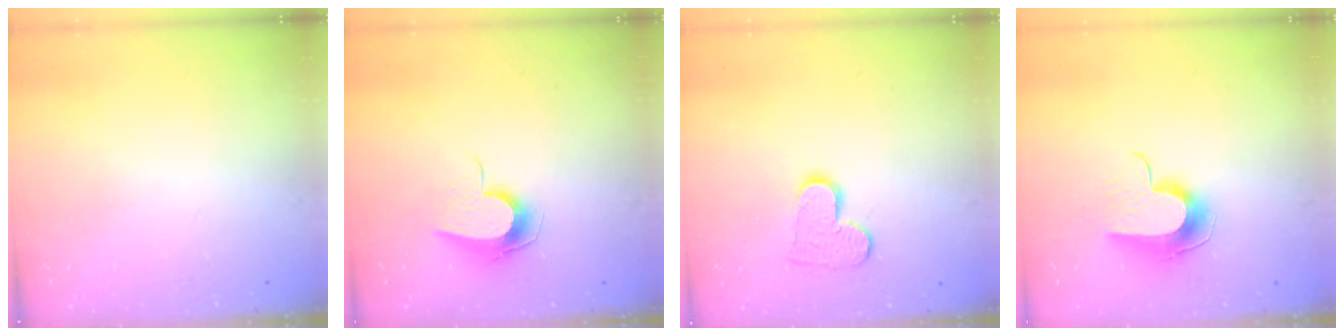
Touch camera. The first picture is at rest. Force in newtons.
{"total": 9.2, "press": 9.2, "slide": 0.8}
{"total": 9.4, "press": 9.4, "slide": 0.6}
{"total": 9.9, "press": 9.9, "slide": 0.1}